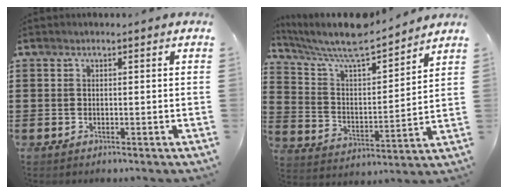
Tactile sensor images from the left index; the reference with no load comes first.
{"total": 9.1, "force": [8.4, 1.0, 3.4], "torque": [-0.102, -0.056, 0.143]}